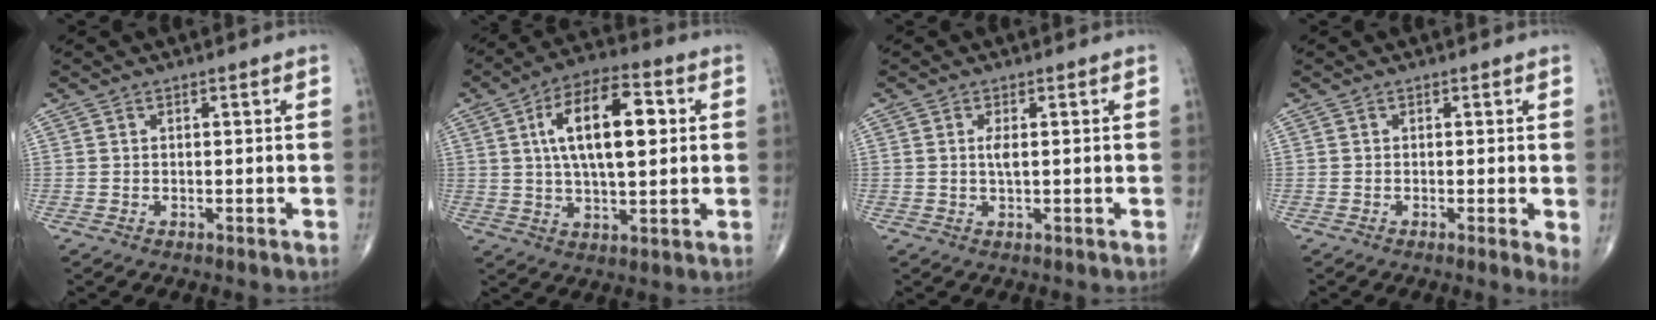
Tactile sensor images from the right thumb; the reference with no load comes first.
{"total": 15.6, "force": [3.2, 6.9, 13.6], "torque": [-0.220, 0.009, 0.051]}
{"total": 1.9, "force": [0.3, 0.6, 1.8], "torque": [-0.039, -0.002, 0.008]}
{"total": 2.8, "force": [-0.2, 0.5, 2.7], "torque": [-0.043, -0.011, -0.006]}